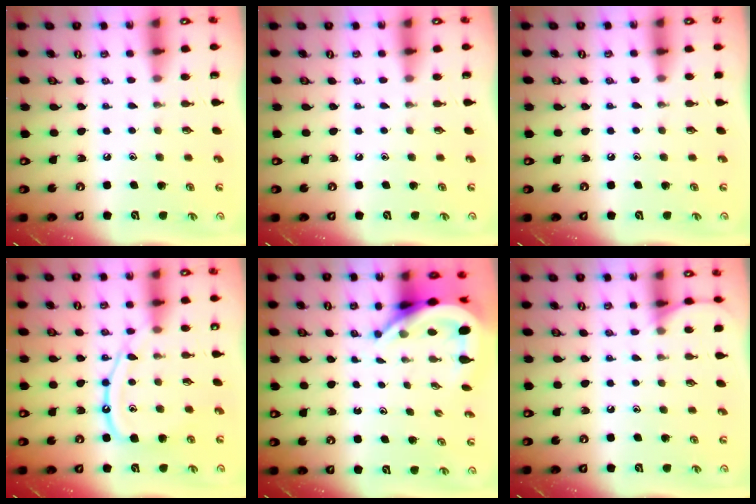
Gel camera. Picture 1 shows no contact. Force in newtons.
{"total": 0.0}
{"total": 2.7, "press": 2.7, "slide": 0.5}
{"total": 12.3, "press": 12.3, "slide": 1.1}
{"total": 8.5, "press": 8.4, "slide": 1.0}
{"total": 6.6, "press": 6.5, "slide": 0.7}